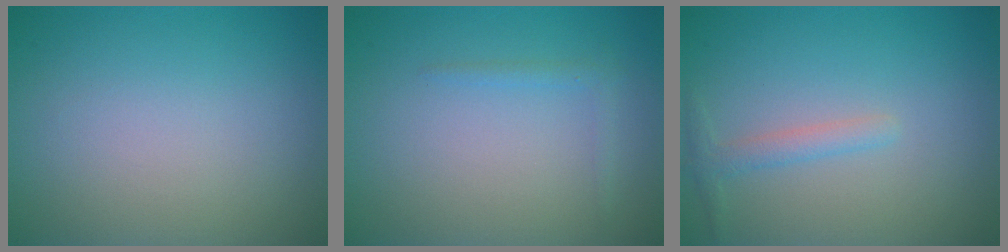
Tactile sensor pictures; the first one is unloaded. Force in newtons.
{"total": 1.1, "press": 1.1, "slide": 0.1}
{"total": 1.5, "press": 1.5, "slide": 0.0}